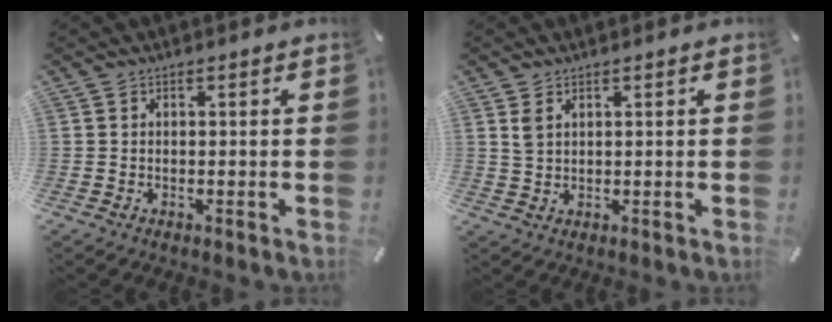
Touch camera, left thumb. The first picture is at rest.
{"total": 2.4, "force": [1.4, 1.6, 1.1], "torque": [-0.024, 0.003, 0.025]}